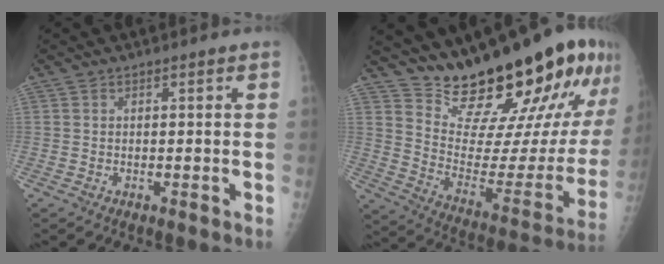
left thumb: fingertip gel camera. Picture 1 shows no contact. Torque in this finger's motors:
{"motor_torque": [1.73, 1.71, 1.41, -1.35, 0.11]}